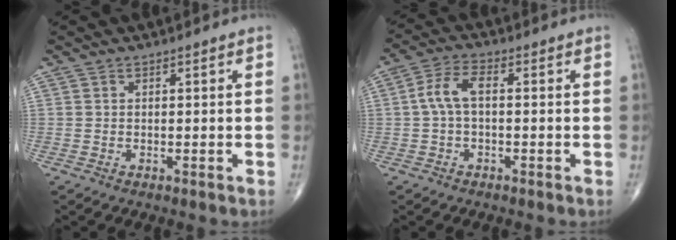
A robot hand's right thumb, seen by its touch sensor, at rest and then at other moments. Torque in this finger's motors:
{"motor_torque": [-0.29, 0.42, 0.40, -0.06, 0.18]}